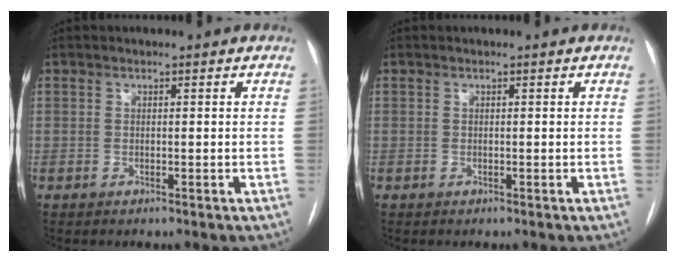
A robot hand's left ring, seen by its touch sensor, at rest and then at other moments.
{"total": 0.0}